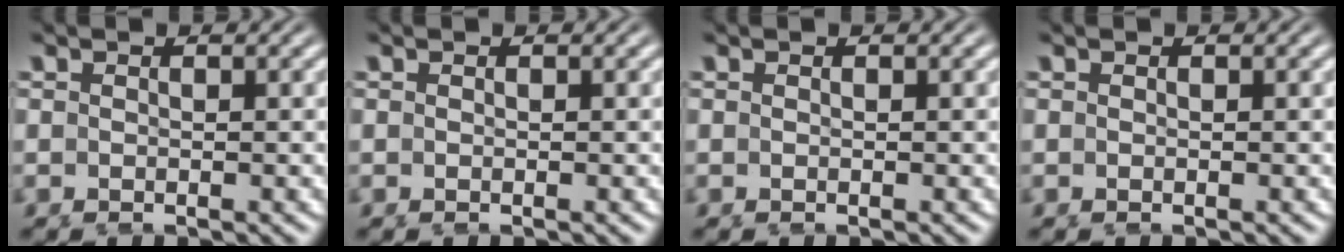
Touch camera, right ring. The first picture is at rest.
{"total": 0.0}
{"total": 0.0}
{"total": 0.0}